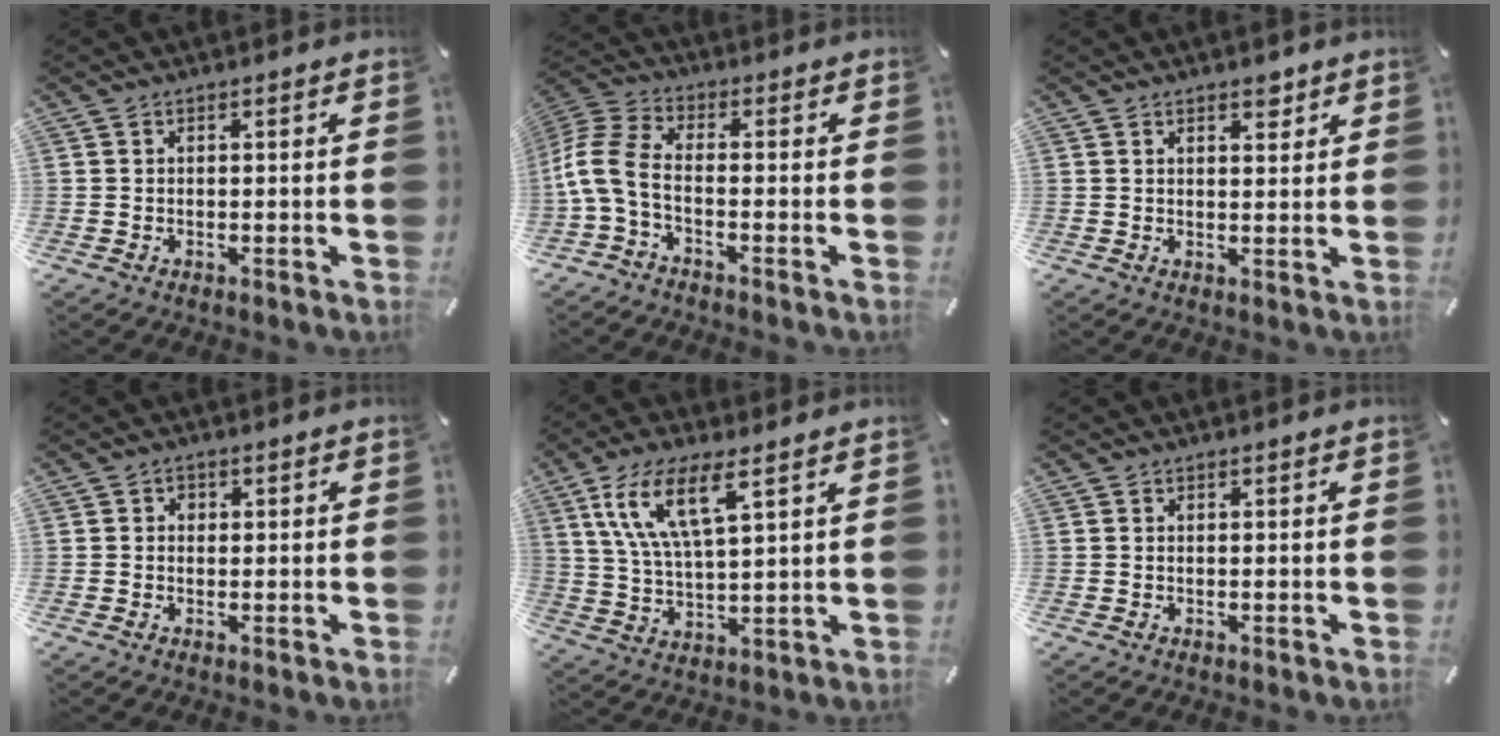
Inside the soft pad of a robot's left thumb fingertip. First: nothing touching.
{"total": 7.9, "force": [-2.3, 4.0, 6.4], "torque": [-0.156, -0.009, -0.047]}
{"total": 3.2, "force": [2.3, 1.7, 1.4], "torque": [-0.006, -0.009, 0.037]}
{"total": 1.3, "force": [0.1, 1.3, 0.4], "torque": [-0.002, 0.006, -0.003]}
{"total": 11.8, "force": [6.6, 3.8, 9.1], "torque": [-0.204, -0.009, 0.117]}
{"total": 0.0}